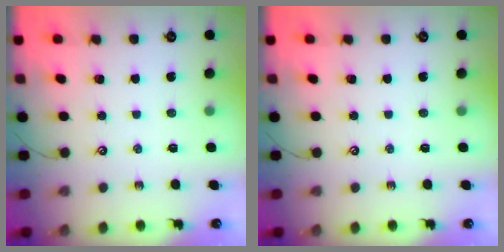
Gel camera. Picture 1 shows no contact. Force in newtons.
{"total": 0.0}